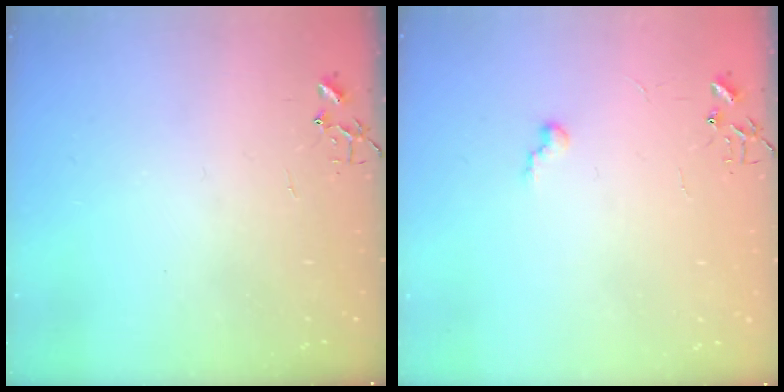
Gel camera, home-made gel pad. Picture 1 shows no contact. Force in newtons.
{"total": 5.7, "press": 5.7, "slide": 0.5}